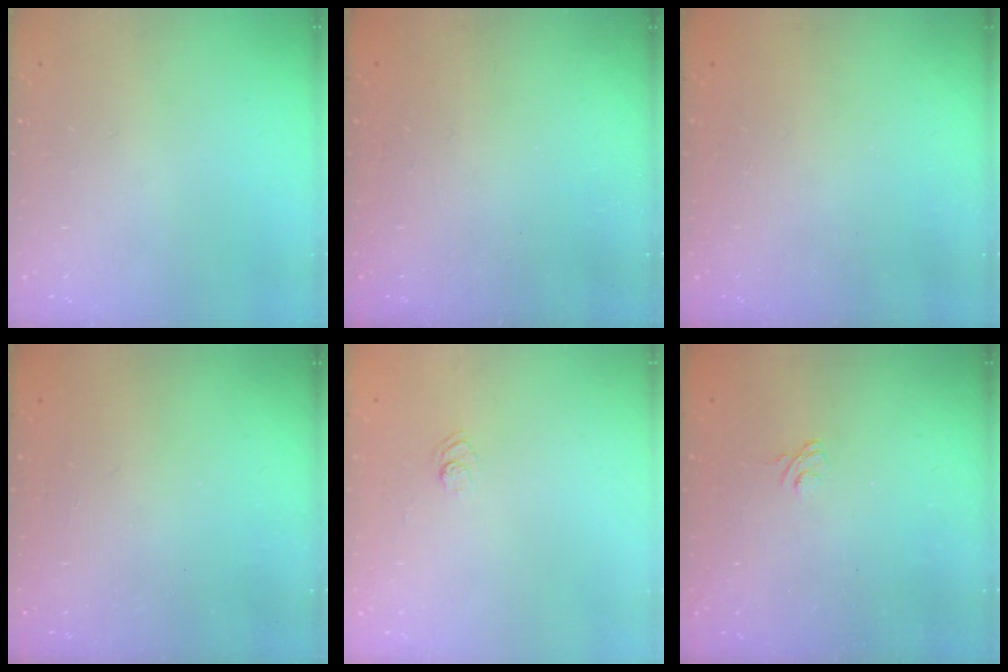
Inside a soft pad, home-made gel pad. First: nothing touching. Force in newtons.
{"total": 2.3, "press": 2.2, "slide": 0.7}
{"total": 2.4, "press": 2.3, "slide": 0.8}
{"total": 2.6, "press": 2.4, "slide": 0.8}
{"total": 3.9, "press": 3.7, "slide": 1.1}
{"total": 2.5, "press": 2.1, "slide": 1.3}